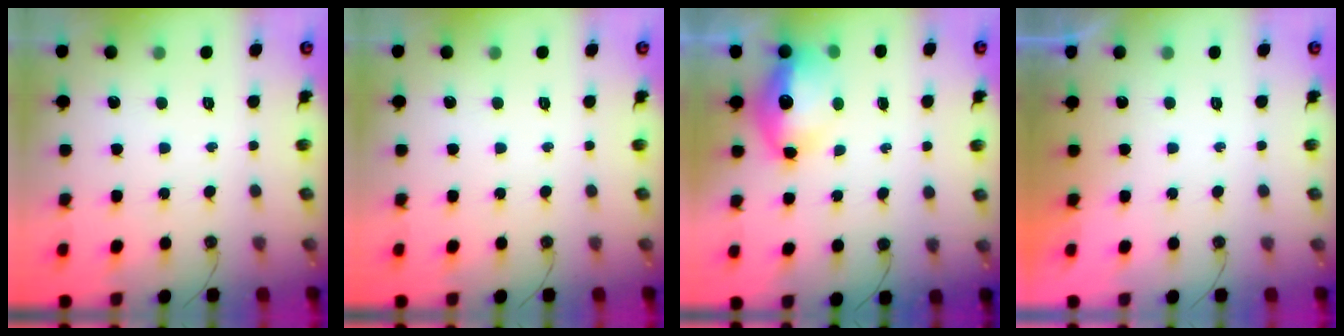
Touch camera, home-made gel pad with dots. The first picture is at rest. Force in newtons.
{"total": 0.0}
{"total": 12.8, "press": 12.7, "slide": 1.3}
{"total": 0.0}